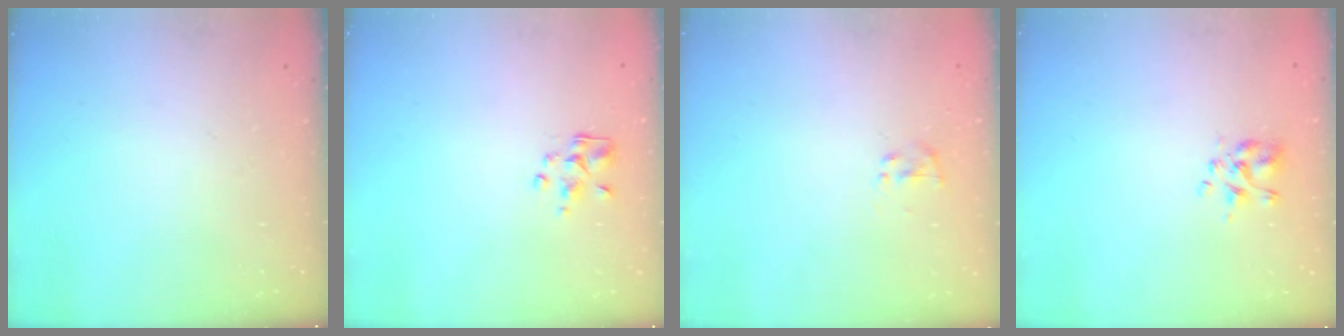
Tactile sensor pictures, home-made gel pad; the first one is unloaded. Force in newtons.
{"total": 2.4, "press": 2.3, "slide": 0.6}
{"total": 1.8, "press": 1.7, "slide": 0.7}
{"total": 2.2, "press": 2.1, "slide": 0.8}